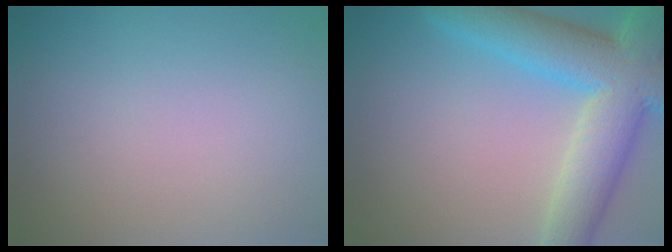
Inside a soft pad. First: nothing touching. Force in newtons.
{"total": 9.2, "press": 9.2, "slide": 0.4}